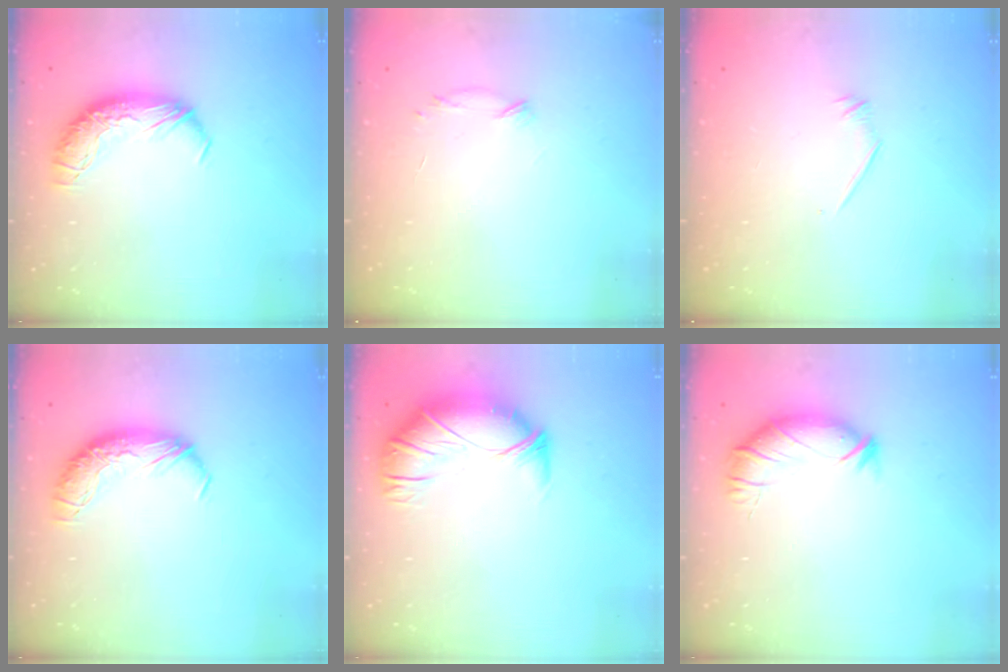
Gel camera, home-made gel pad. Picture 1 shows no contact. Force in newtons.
{"total": 7.2, "press": 7.2, "slide": 0.8}
{"total": 6.5, "press": 6.4, "slide": 1.1}
{"total": 0.0}
{"total": 2.7, "press": 1.1, "slide": 2.5}
{"total": 3.1, "press": 2.4, "slide": 1.9}